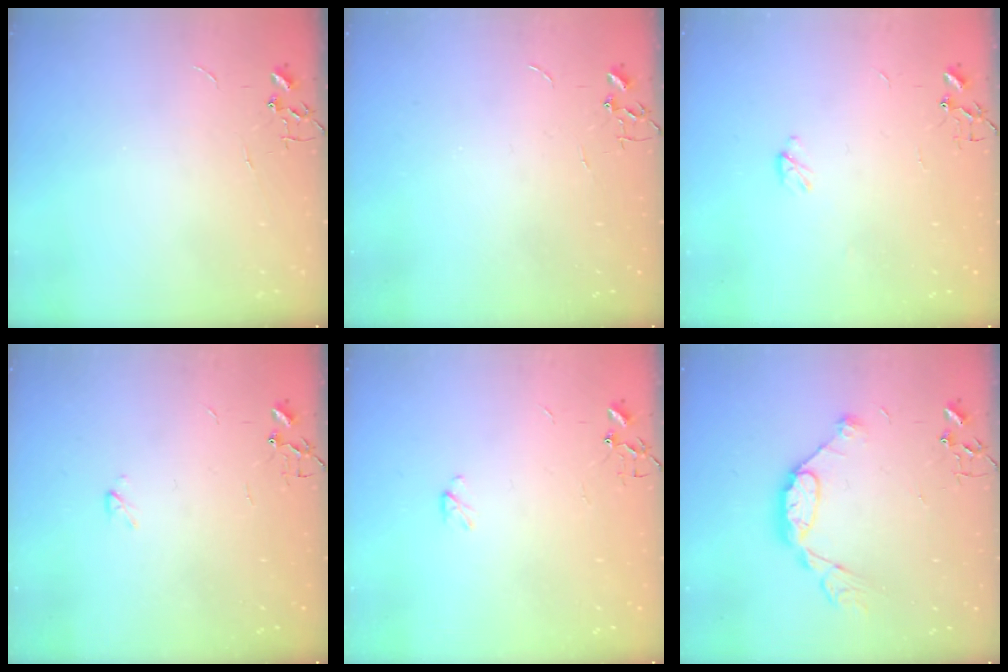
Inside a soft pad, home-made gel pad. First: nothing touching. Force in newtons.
{"total": 0.0}
{"total": 3.0, "press": 3.0, "slide": 0.5}
{"total": 2.2, "press": 2.2, "slide": 0.4}
{"total": 2.9, "press": 2.9, "slide": 0.5}
{"total": 11.5, "press": 11.4, "slide": 0.9}